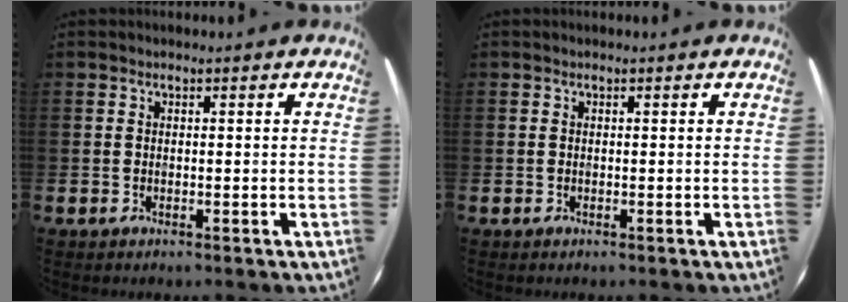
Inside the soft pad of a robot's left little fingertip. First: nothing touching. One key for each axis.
{"total": 0.0}